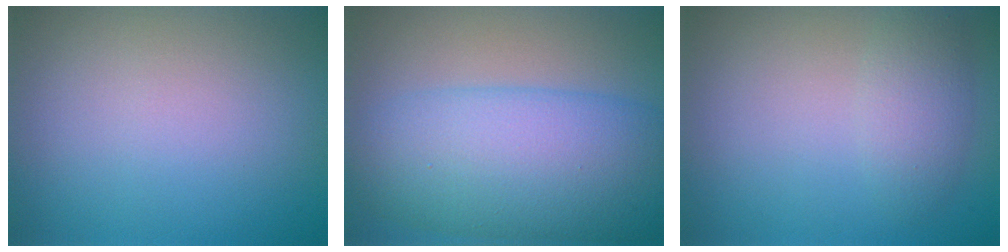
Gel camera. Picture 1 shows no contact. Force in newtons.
{"total": 10.6, "press": 10.6, "slide": 0.1}
{"total": 2.3, "press": 2.3, "slide": 0.0}